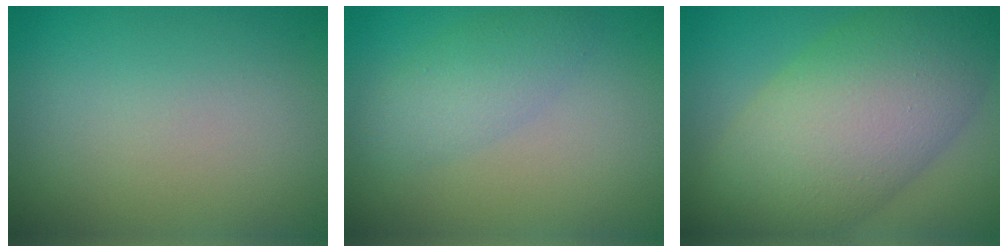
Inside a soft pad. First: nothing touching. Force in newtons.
{"total": 2.7, "press": 2.7, "slide": 0.0}
{"total": 12.7, "press": 12.7, "slide": 0.2}